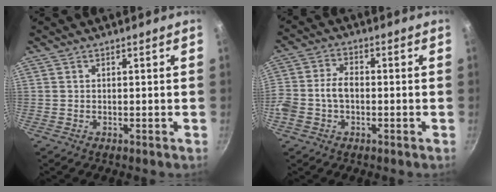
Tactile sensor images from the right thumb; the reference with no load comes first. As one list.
[{"total": 7.4, "force": [-1.3, 4.9, 5.3], "torque": [-0.104, 0.028, -0.036]}]